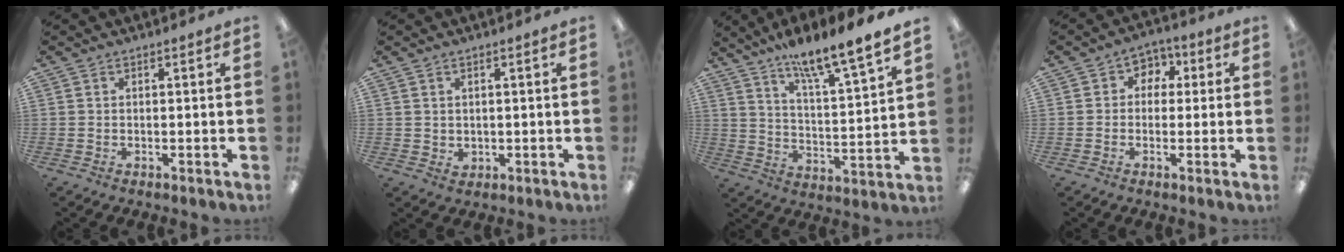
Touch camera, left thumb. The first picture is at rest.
{"total": 1.8, "force": [0.9, 1.6, 0.3], "torque": [-0.001, -0.001, 0.013]}
{"total": 12.3, "force": [10.6, 0.7, 6.2], "torque": [-0.105, -0.080, 0.174]}
{"total": 3.9, "force": [-0.3, 3.6, 1.5], "torque": [-0.018, 0.008, -0.010]}